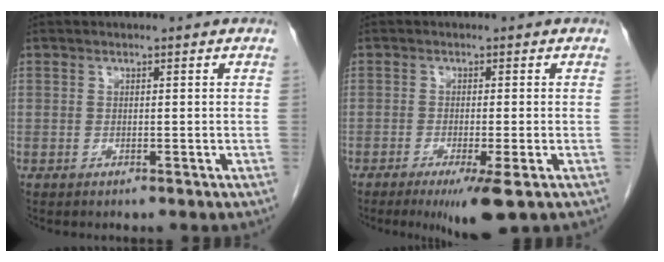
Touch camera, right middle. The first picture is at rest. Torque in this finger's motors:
{"motor_torque": [0.75, -0.73, 0.14, 0.06]}